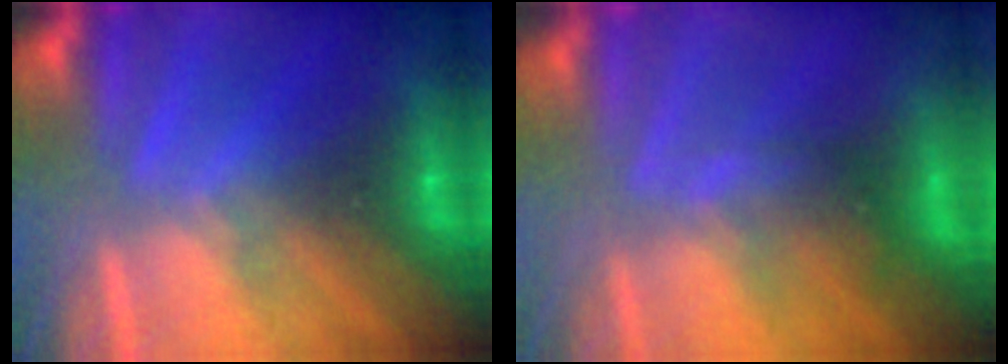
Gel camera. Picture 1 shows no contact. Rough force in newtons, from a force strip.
{"total": 4.7}